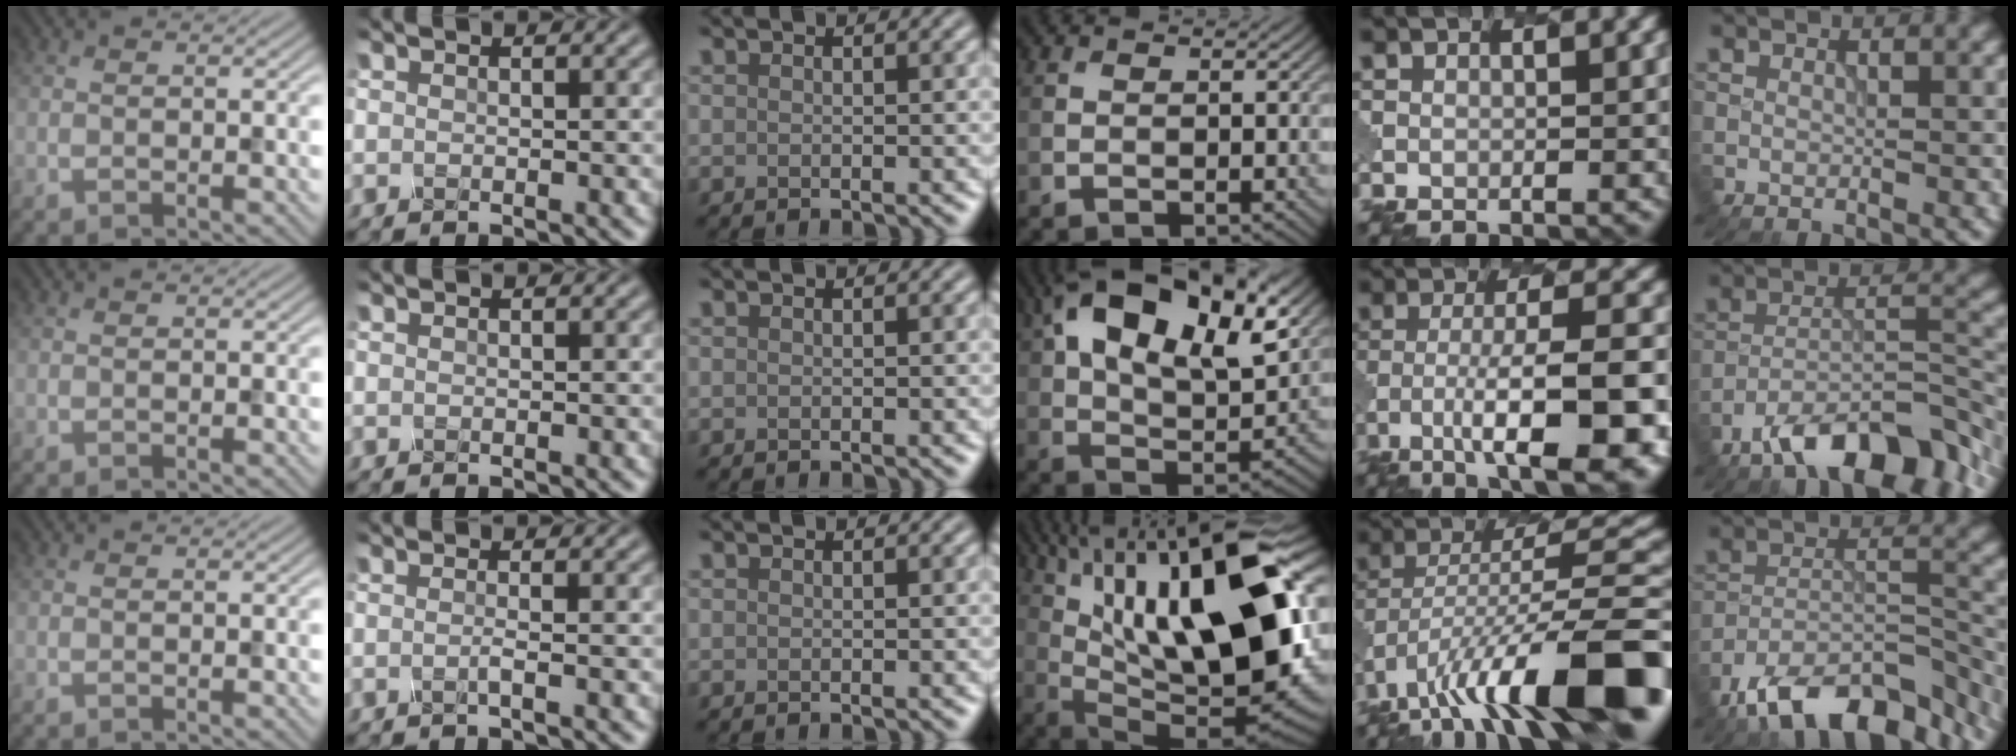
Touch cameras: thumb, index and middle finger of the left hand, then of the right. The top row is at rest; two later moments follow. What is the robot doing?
{"motion": "twist", "object": "rubiks cube"}